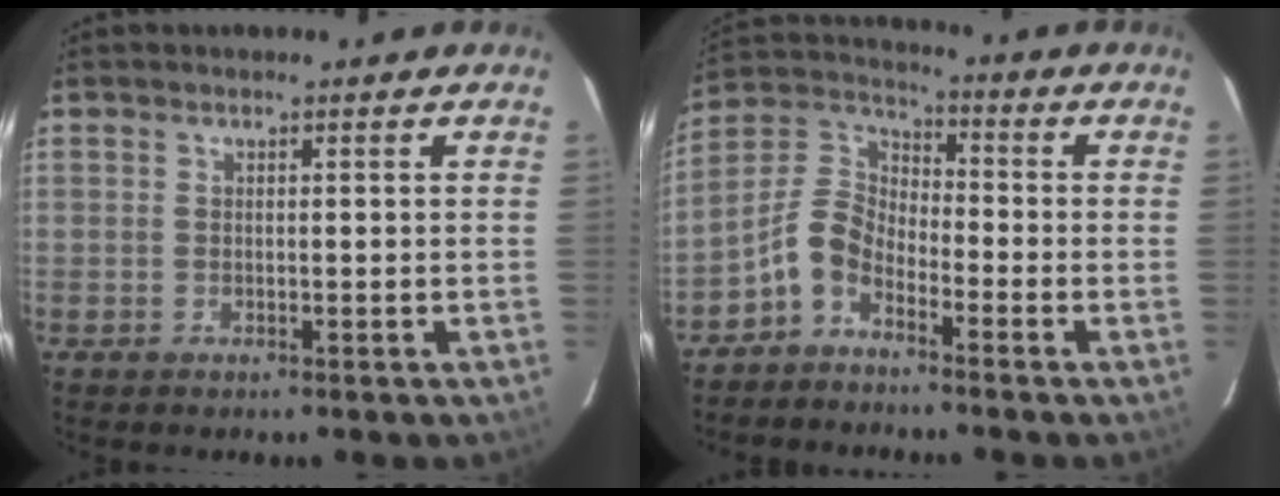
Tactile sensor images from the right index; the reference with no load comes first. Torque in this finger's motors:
{"motor_torque": [0.80, -0.55, 0.20, 0.04]}